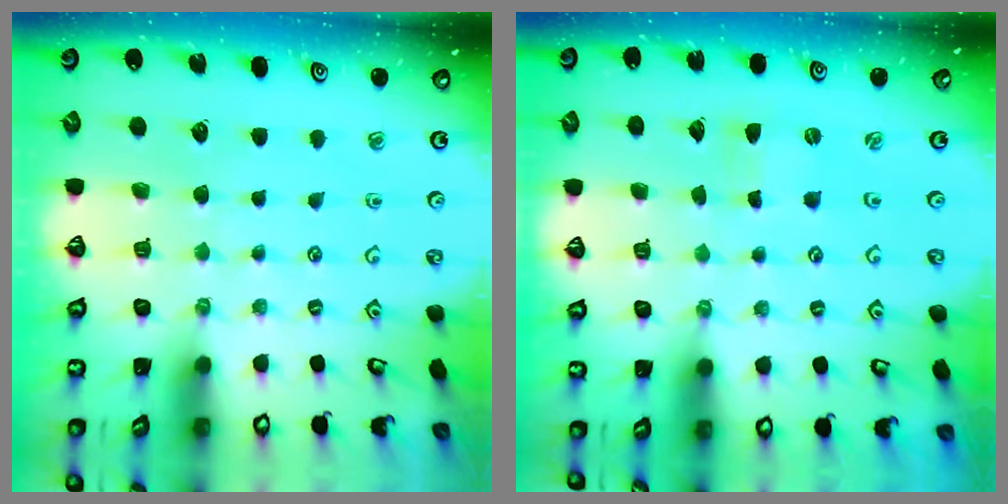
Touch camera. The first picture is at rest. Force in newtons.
{"total": 0.0}